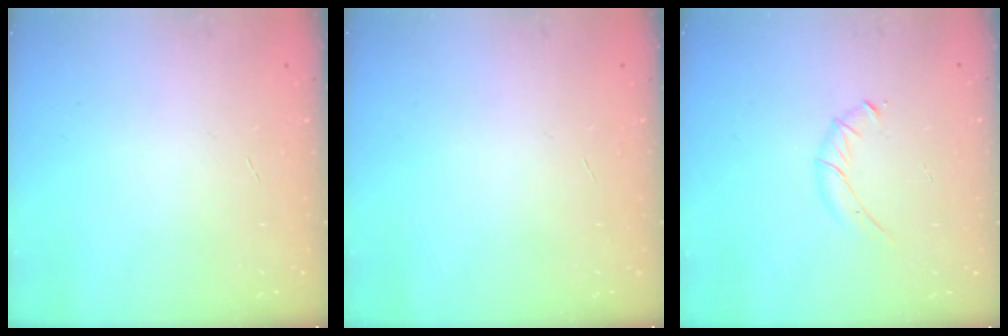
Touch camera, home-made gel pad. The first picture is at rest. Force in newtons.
{"total": 0.0}
{"total": 4.9, "press": 4.7, "slide": 1.3}